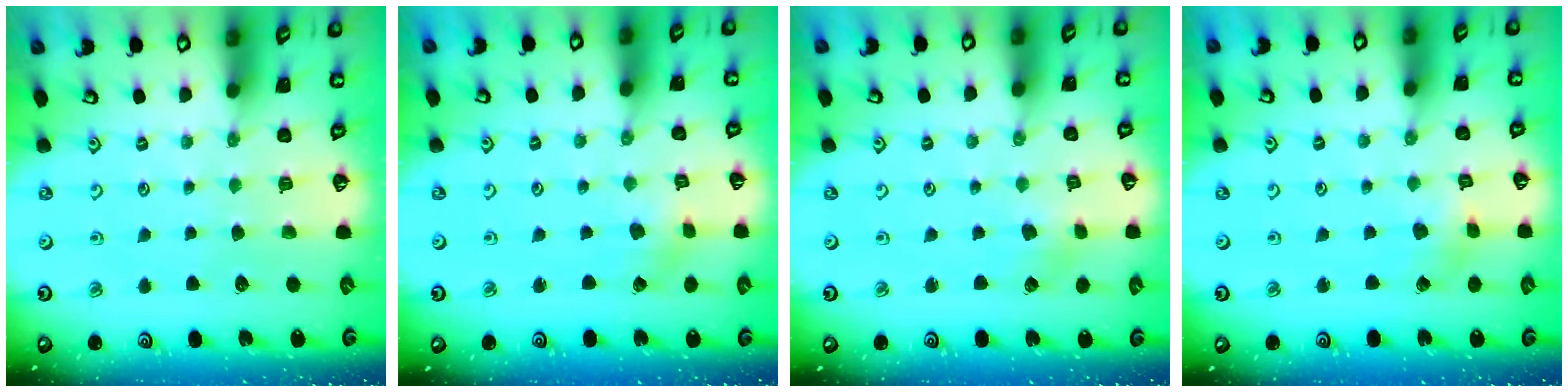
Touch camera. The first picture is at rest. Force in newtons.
{"total": 1.4, "press": 1.4, "slide": 0.3}
{"total": 2.0, "press": 2.0, "slide": 0.3}
{"total": 2.0, "press": 2.0, "slide": 0.3}